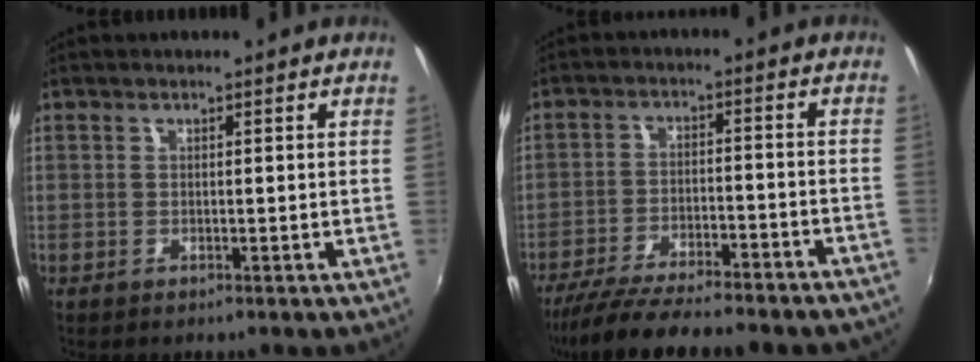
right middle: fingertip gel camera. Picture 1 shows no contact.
{"total": 22.6, "force": [-19.7, 4.1, 10.5], "torque": [-0.195, -0.045, -0.280]}